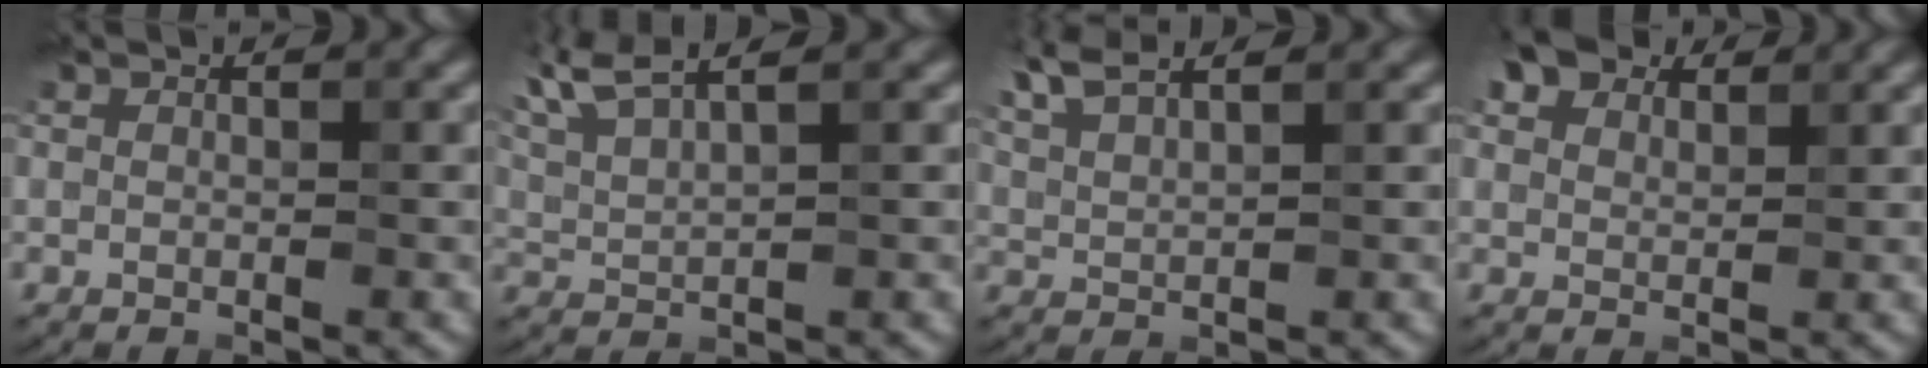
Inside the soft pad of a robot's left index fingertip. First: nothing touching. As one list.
[{"total": 4.5, "force": [3.4, 0.9, 2.9], "torque": [-0.075, 0.022, 0.073]}, {"total": 2.8, "force": [2.3, 0.5, 1.5], "torque": [-0.049, 0.019, 0.055]}, {"total": 3.3, "force": [2.8, 1.4, 0.8], "torque": [-0.031, 0.012, 0.053]}]